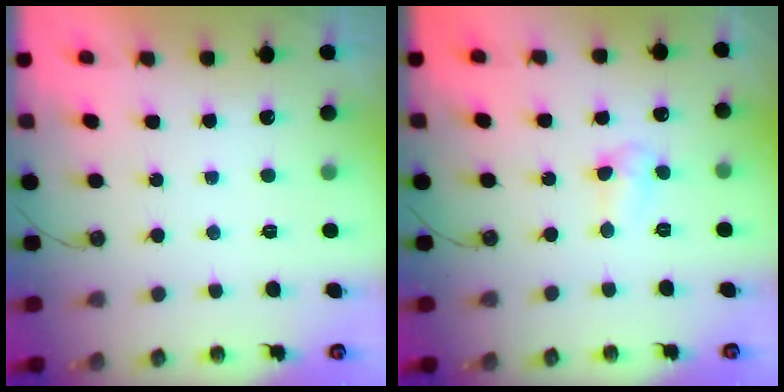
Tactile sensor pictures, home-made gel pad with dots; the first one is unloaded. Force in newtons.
{"total": 3.8, "press": 3.7, "slide": 0.6}